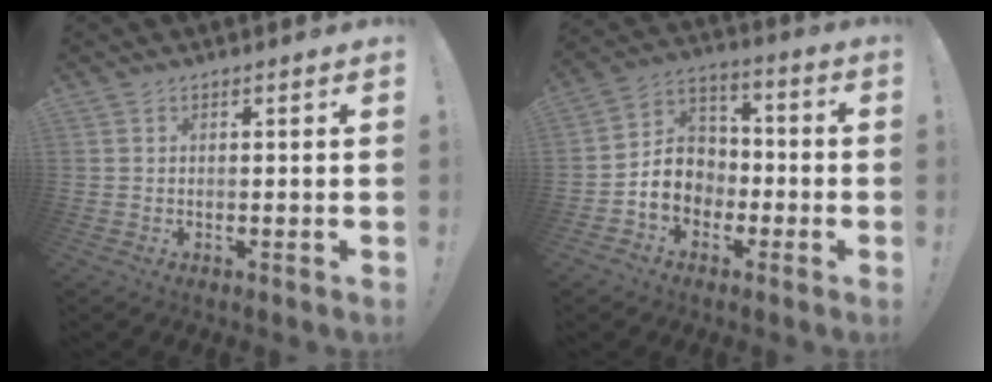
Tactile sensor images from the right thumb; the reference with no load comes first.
{"total": 10.7, "force": [-3.8, 9.2, 4.1], "torque": [-0.069, 0.023, -0.061]}